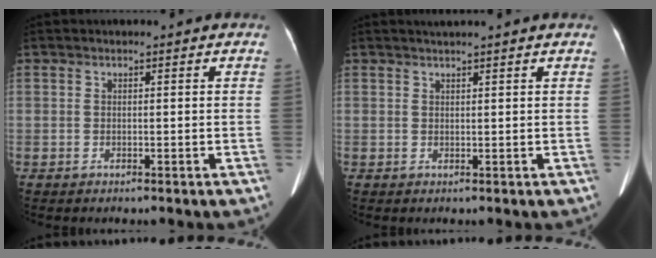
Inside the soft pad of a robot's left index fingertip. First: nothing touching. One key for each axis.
{"total": 2.6, "fx": 2.2, "fy": -0.6, "fz": 1.3, "tx": -0.016, "ty": 0.018, "tz": 0.034}